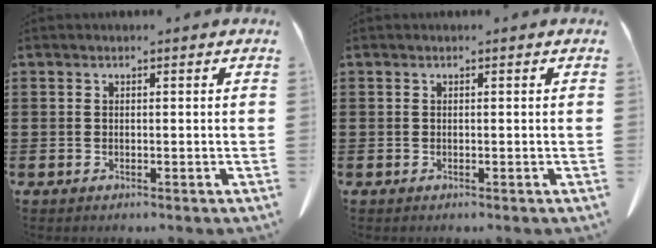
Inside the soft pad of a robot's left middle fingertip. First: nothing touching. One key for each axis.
{"total": 0.0}